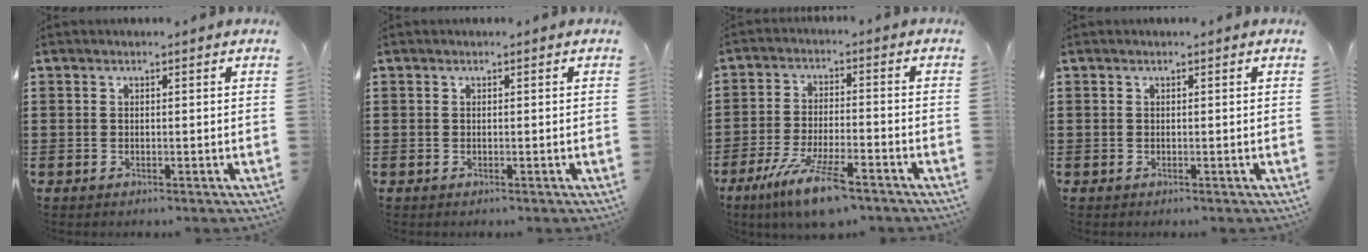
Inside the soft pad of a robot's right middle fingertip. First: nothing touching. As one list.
[{"total": 0.0}, {"total": 9.9, "force": [-6.7, 1.7, 7.1], "torque": [-0.149, -0.008, -0.125]}, {"total": 0.0}]